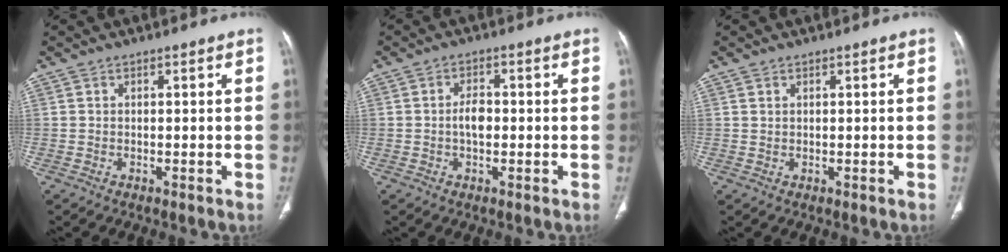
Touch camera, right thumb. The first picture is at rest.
{"total": 3.4, "force": [-0.3, 2.0, 2.8], "torque": [-0.046, 0.007, -0.009]}
{"total": 0.6, "force": [0.4, 0.3, 0.2], "torque": [0.004, -0.001, 0.006]}